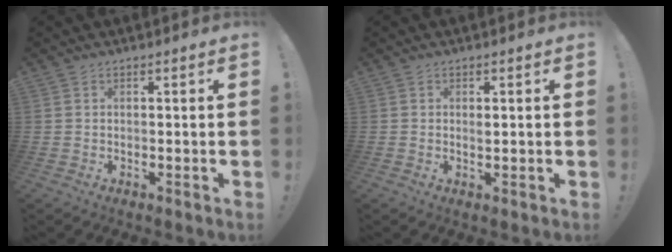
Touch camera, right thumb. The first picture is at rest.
{"total": 0.7, "force": [0.3, 0.3, 0.6], "torque": [0.004, -0.006, 0.002]}